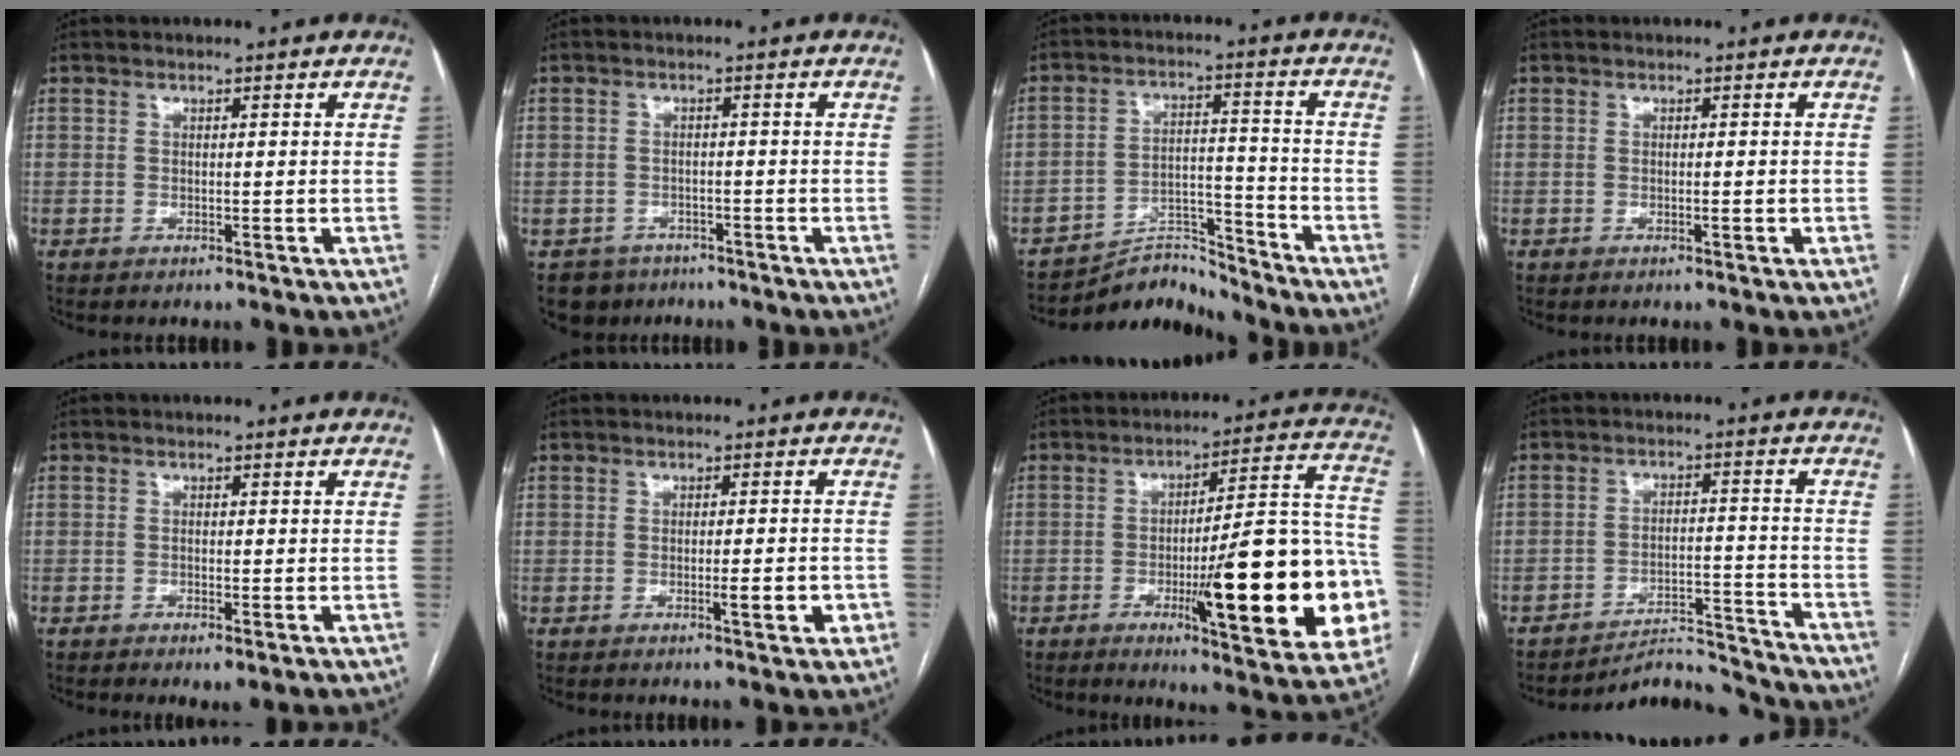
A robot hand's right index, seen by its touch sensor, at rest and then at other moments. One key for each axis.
{"total": 4.6, "fx": -3.0, "fy": 3.4, "fz": -0.3, "tx": 0.011, "ty": 0.009, "tz": -0.046}
{"total": 7.0, "fx": -6.8, "fy": 0.8, "fz": -1.5, "tx": 0.035, "ty": 0.035, "tz": -0.115}
{"total": 1.0, "fx": -0.4, "fy": 0.1, "fz": 0.9, "tx": -0.016, "ty": 0.000, "tz": -0.005}
{"total": 1.9, "fx": -1.0, "fy": 0.5, "fz": 1.5, "tx": -0.022, "ty": -0.004, "tz": -0.011}
{"total": 3.4, "fx": -1.2, "fy": 0.5, "fz": 3.1, "tx": -0.045, "ty": -0.001, "tz": -0.015}
{"total": 23.8, "fx": -6.0, "fy": 3.3, "fz": 22.8, "tx": -0.245, "ty": 0.012, "tz": -0.074}
{"total": 9.9, "fx": -9.8, "fy": 0.5, "fz": -1.2, "tx": 0.023, "ty": 0.034, "tz": -0.145}